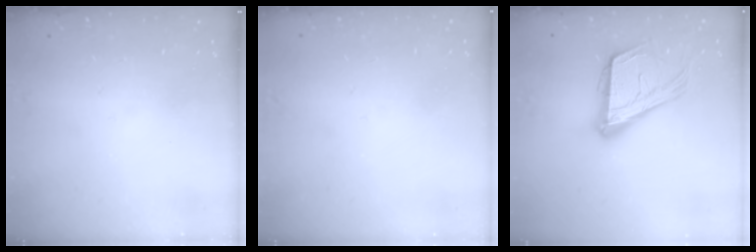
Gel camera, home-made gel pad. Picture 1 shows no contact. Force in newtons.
{"total": 2.7, "press": 2.7, "slide": 0.3}
{"total": 17.9, "press": 17.3, "slide": 4.5}